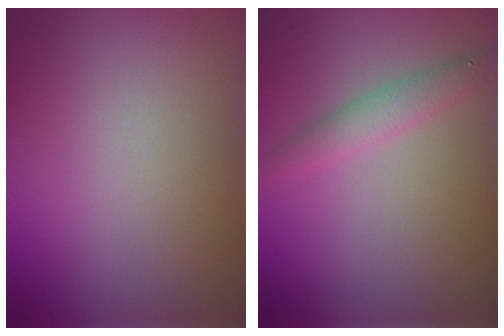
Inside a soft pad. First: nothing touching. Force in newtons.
{"total": 2.1, "press": 2.1, "slide": 0.1}